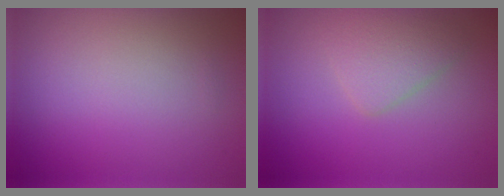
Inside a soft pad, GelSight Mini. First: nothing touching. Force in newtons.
{"total": 2.5, "press": 2.5, "slide": 0.2}